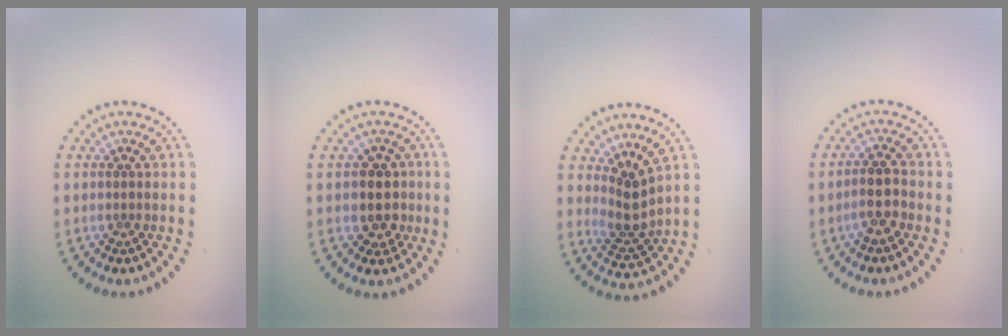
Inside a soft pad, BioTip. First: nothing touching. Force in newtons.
{"total": 3.0, "press": 2.7, "slide": 1.2}
{"total": 2.5, "press": 1.9, "slide": 1.7}
{"total": 2.3, "press": 2.1, "slide": 0.8}